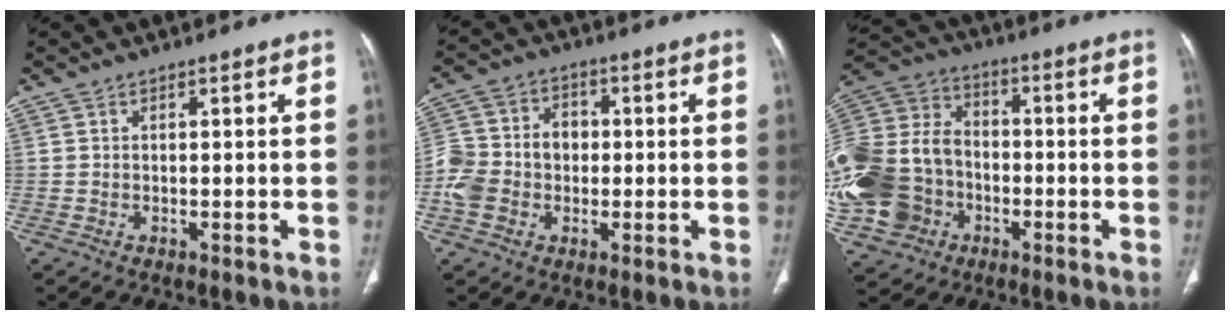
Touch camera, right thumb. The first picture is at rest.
{"total": 10.4, "force": [-1.3, 8.4, 6.0], "torque": [-0.106, 0.034, -0.029]}
{"total": 27.0, "force": [-7.0, 21.5, 14.6], "torque": [-0.375, 0.052, -0.124]}